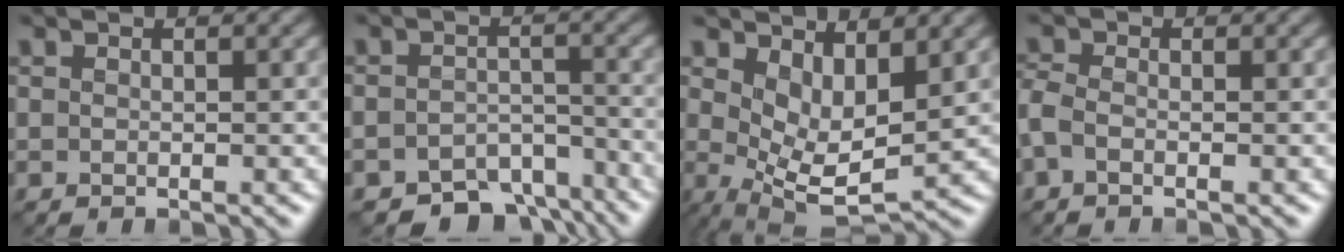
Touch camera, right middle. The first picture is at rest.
{"total": 5.7, "force": [-4.7, 2.5, 1.9], "torque": [-0.016, -0.008, -0.071]}
{"total": 6.1, "force": [1.4, 3.0, 5.1], "torque": [-0.101, -0.017, 0.032]}
{"total": 2.1, "force": [-0.9, 1.2, 1.5], "torque": [-0.044, -0.001, -0.029]}